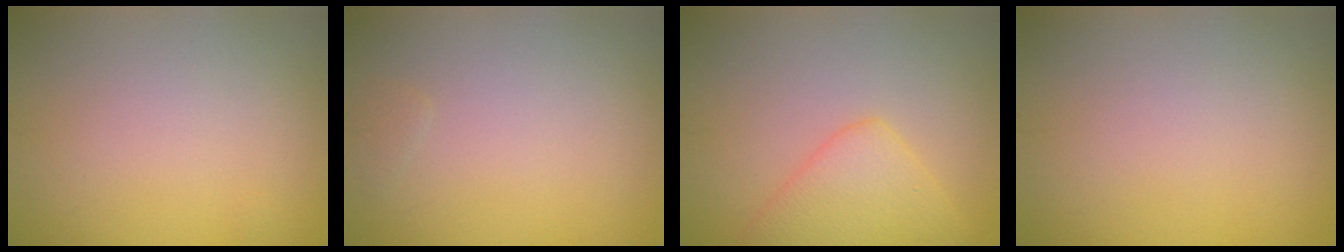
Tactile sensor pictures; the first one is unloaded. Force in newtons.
{"total": 0.5, "press": 0.5, "slide": 0.1}
{"total": 4.5, "press": 4.5, "slide": 0.1}
{"total": 0.0}